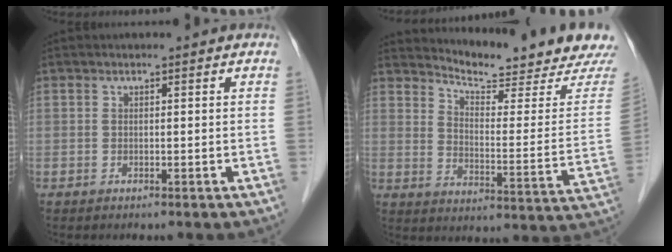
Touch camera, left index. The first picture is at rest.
{"total": 16.1, "force": [15.7, -0.4, 3.9], "torque": [-0.064, -0.088, 0.201]}